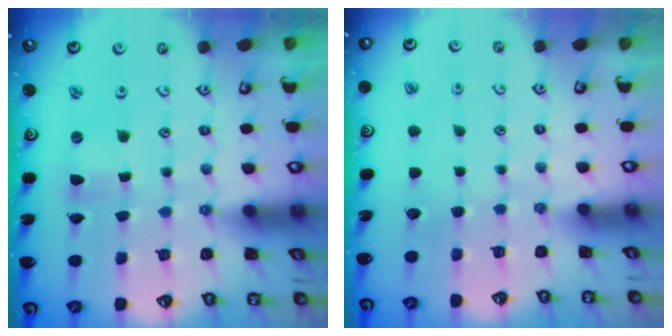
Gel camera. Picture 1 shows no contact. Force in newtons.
{"total": 0.0}